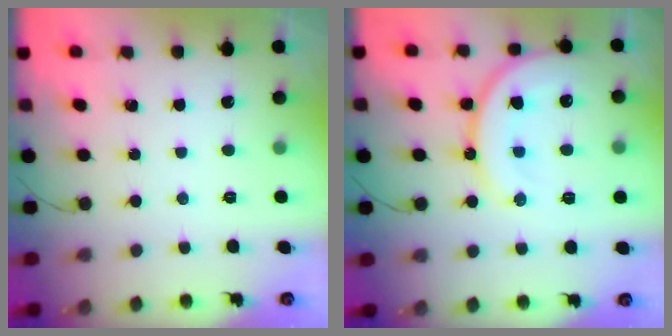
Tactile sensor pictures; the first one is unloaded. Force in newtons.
{"total": 15.7, "press": 15.6, "slide": 2.0}